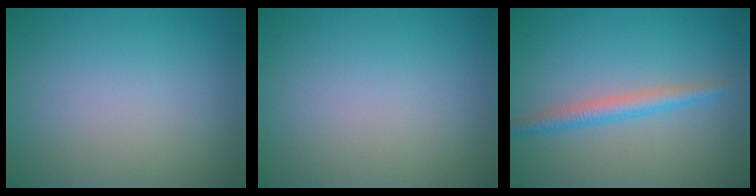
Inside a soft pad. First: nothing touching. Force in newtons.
{"total": 0.0}
{"total": 2.3, "press": 2.3, "slide": 0.1}